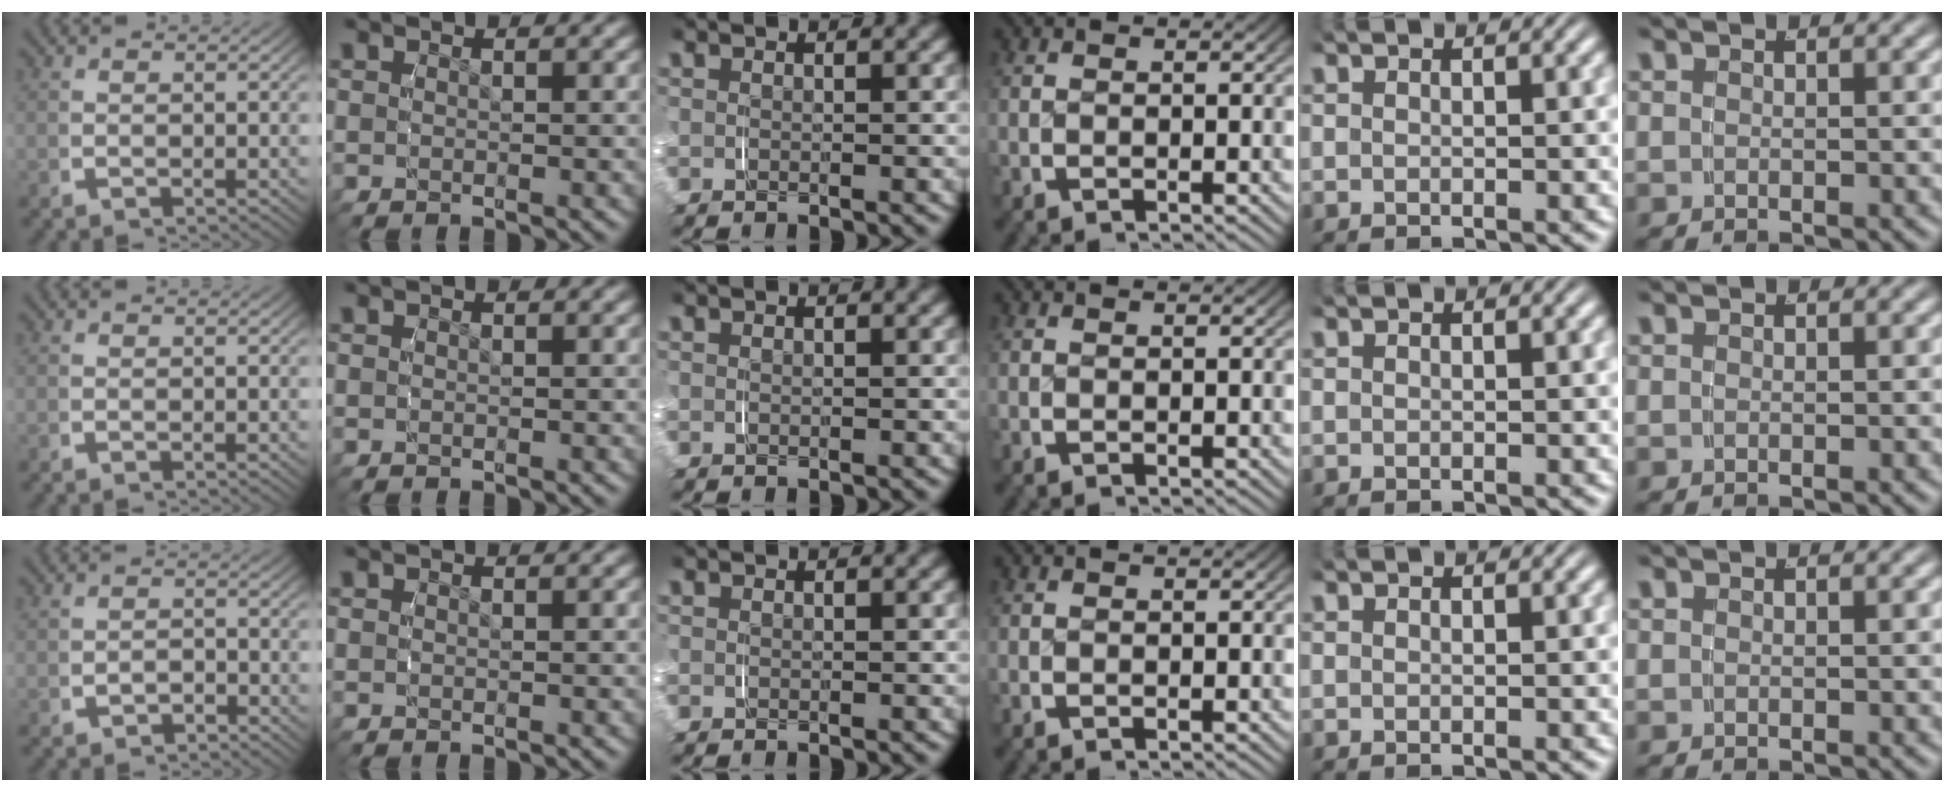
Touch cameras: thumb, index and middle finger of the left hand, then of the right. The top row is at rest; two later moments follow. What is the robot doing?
{"motion": "grasp_and_lifting", "object": "paper"}